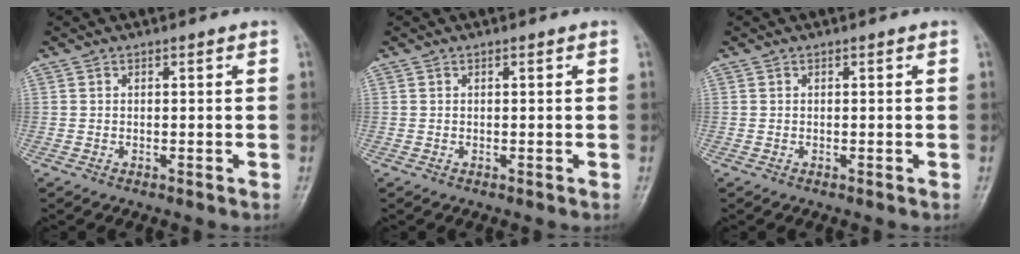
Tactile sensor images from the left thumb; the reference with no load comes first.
{"total": 0.0}
{"total": 0.0}